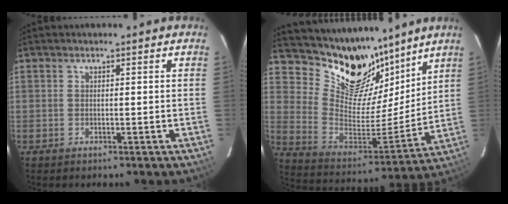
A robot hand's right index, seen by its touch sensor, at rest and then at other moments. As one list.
[{"total": 19.0, "force": [14.8, 9.4, 7.4], "torque": [-0.161, -0.016, 0.267]}]